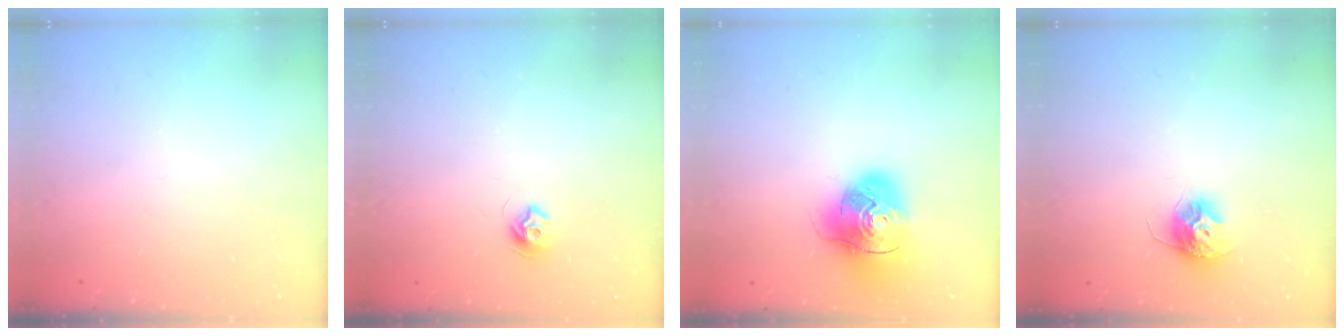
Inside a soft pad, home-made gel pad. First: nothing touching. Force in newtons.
{"total": 7.6, "press": 7.5, "slide": 0.5}
{"total": 13.7, "press": 13.6, "slide": 1.7}
{"total": 10.3, "press": 10.3, "slide": 0.7}